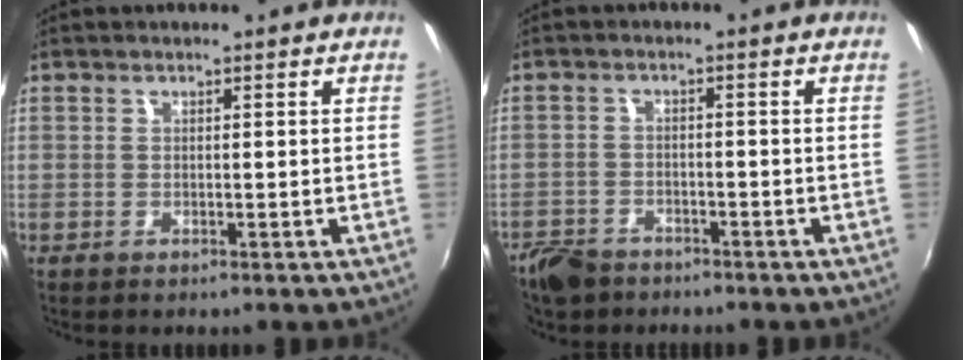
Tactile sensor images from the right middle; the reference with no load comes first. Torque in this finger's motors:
{"motor_torque": [0.00, -0.01, 0.09, 0.05]}